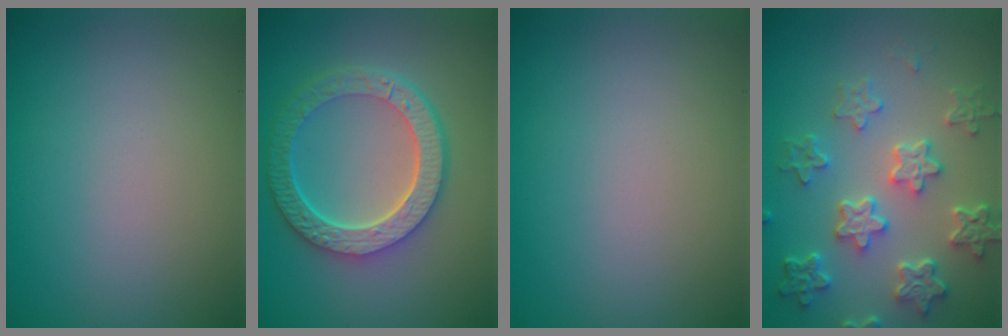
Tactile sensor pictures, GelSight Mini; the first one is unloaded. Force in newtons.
{"total": 6.4, "press": 4.9, "slide": 4.0}
{"total": 0.0}
{"total": 6.0, "press": 4.7, "slide": 3.8}